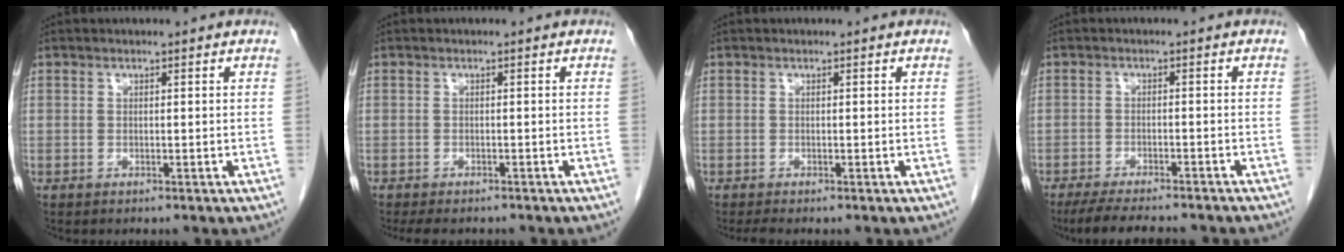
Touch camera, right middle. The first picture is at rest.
{"total": 5.0, "force": [-4.2, 1.7, 2.1], "torque": [-0.024, -0.006, -0.058]}
{"total": 0.8, "force": [-0.6, -0.1, 0.4], "torque": [-0.013, -0.004, -0.012]}
{"total": 11.1, "force": [-9.7, 1.6, 5.1], "torque": [-0.074, -0.016, -0.138]}